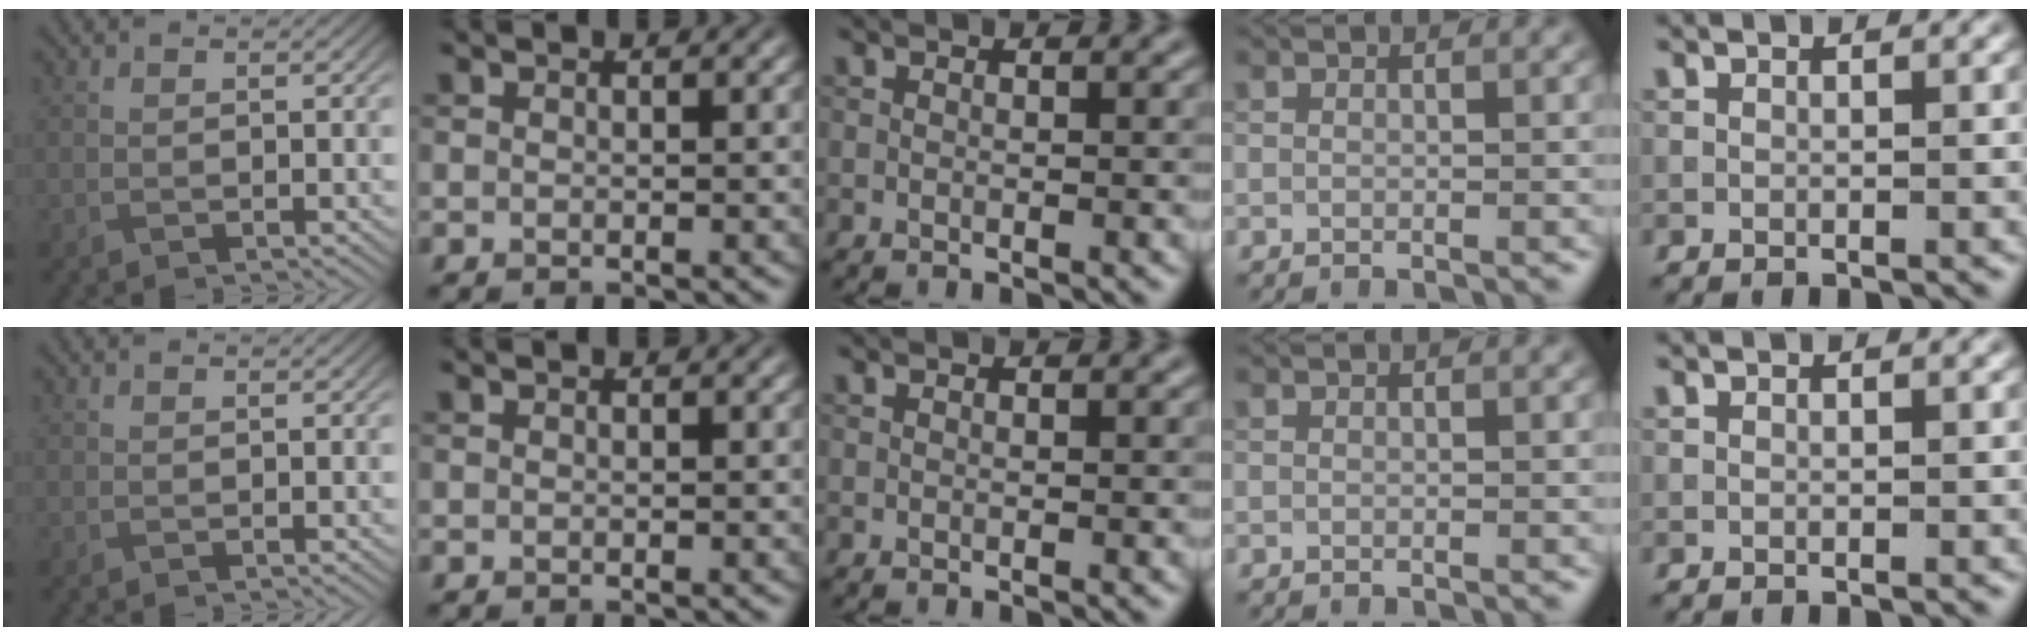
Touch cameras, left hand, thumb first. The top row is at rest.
{}